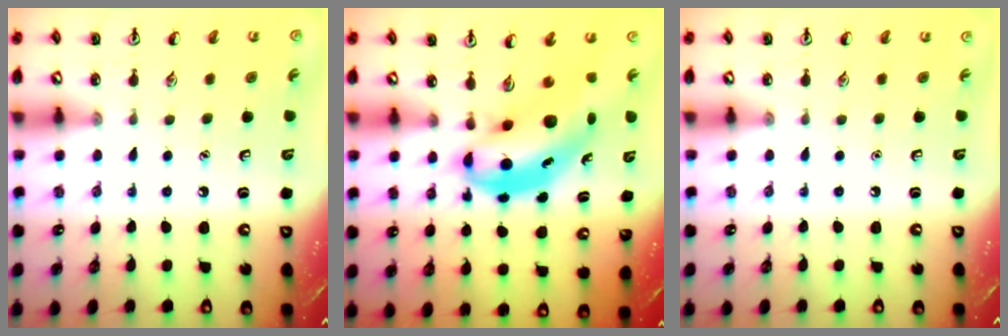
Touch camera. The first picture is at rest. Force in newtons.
{"total": 7.3, "press": 7.2, "slide": 1.5}
{"total": 0.0}